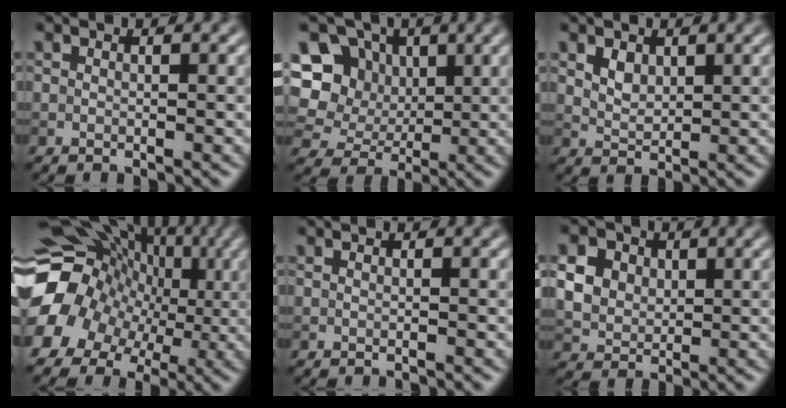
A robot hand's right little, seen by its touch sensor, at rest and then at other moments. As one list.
[{"total": 10.8, "force": [2.5, 9.5, 4.5], "torque": [-0.117, 0.031, 0.034]}, {"total": 1.8, "force": [1.0, 1.1, 0.9], "torque": [-0.018, -0.002, 0.022]}, {"total": 14.7, "force": [-0.5, 12.8, 7.2], "torque": [-0.138, 0.002, -0.015]}, {"total": 0.8, "force": [-0.7, -0.4, 0.0], "torque": [0.005, -0.001, -0.010]}, {"total": 7.8, "force": [3.0, 6.1, 3.7], "torque": [-0.096, 0.023, 0.047]}]